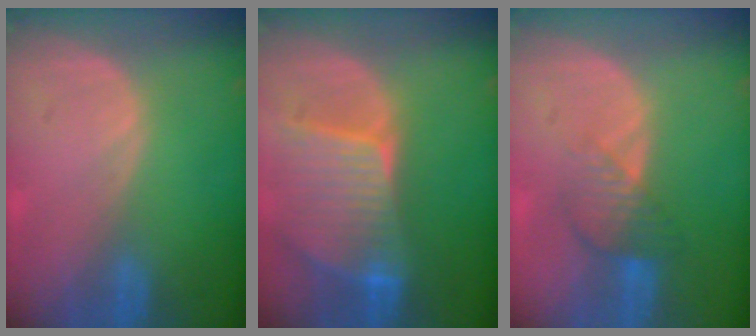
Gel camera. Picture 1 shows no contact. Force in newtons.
{"total": 9.3, "press": 8.2, "slide": 4.4}
{"total": 4.5, "press": 3.9, "slide": 2.3}